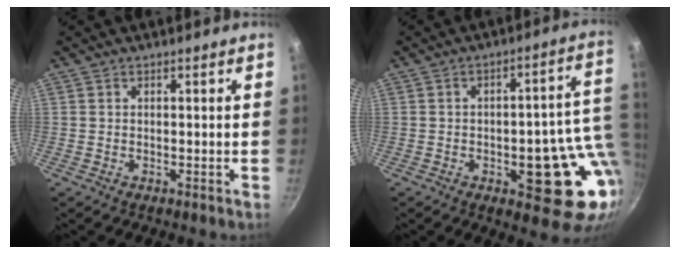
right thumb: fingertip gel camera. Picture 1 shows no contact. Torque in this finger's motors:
{"motor_torque": [2.20, 1.62, 1.76, -0.43, 0.33]}